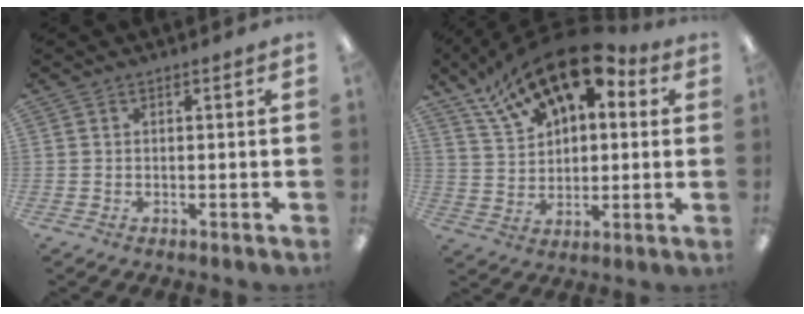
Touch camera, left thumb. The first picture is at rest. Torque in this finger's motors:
{"motor_torque": [0.72, 1.96, 1.38, -1.39, 0.38]}